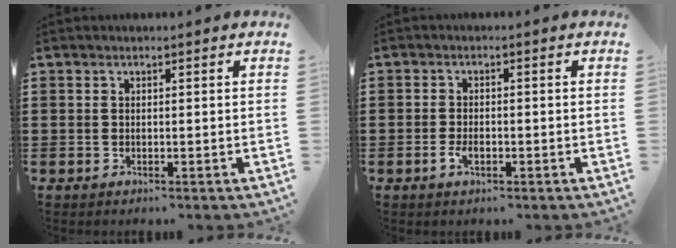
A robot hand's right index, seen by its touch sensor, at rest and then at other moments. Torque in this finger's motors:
{"motor_torque": [1.07, 1.07, 0.01, 0.01]}